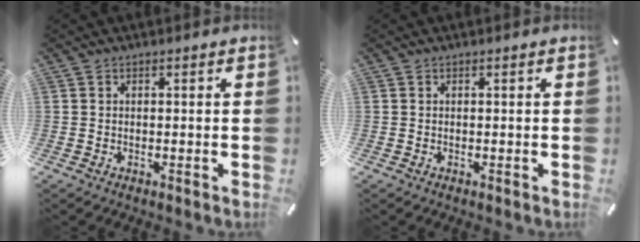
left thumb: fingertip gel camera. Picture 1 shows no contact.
{"total": 0.0}